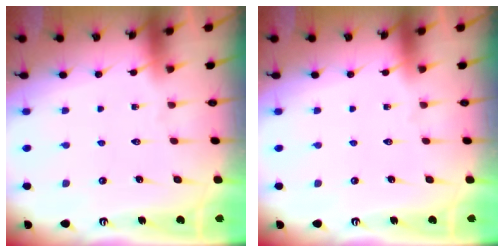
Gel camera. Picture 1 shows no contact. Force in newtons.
{"total": 0.0}